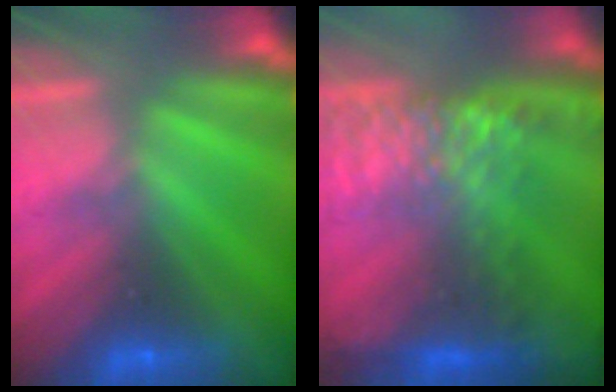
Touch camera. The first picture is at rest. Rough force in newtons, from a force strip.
{"total": 7.4}